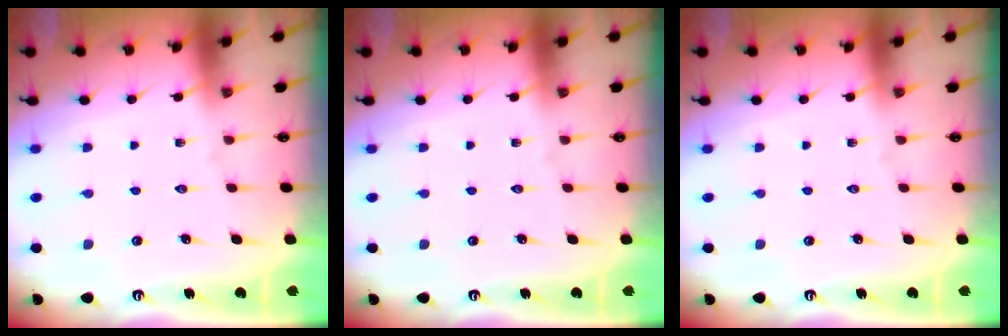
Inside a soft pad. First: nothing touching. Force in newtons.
{"total": 0.0}
{"total": 0.0}